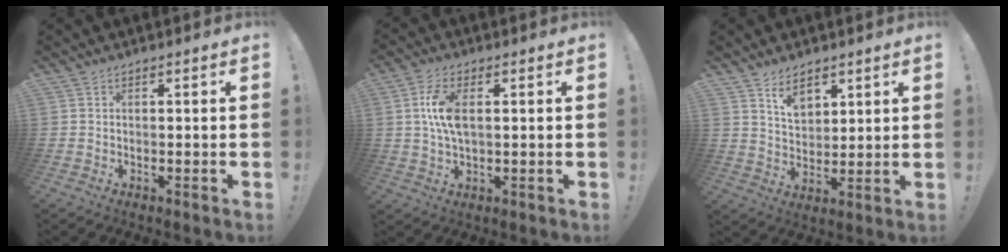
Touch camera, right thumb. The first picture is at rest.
{"total": 9.0, "force": [1.3, 4.4, 7.8], "torque": [-0.148, -0.005, 0.019]}
{"total": 7.4, "force": [5.3, 4.3, 2.8], "torque": [-0.038, -0.035, 0.097]}